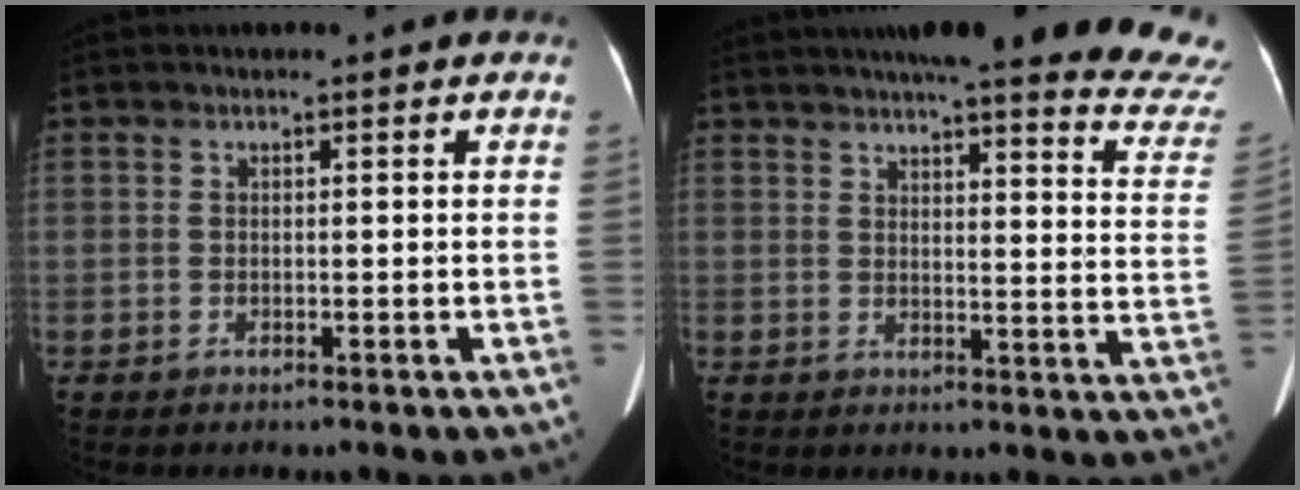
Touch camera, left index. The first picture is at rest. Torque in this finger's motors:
{"motor_torque": [0.21, -0.39, 0.05, 0.05]}